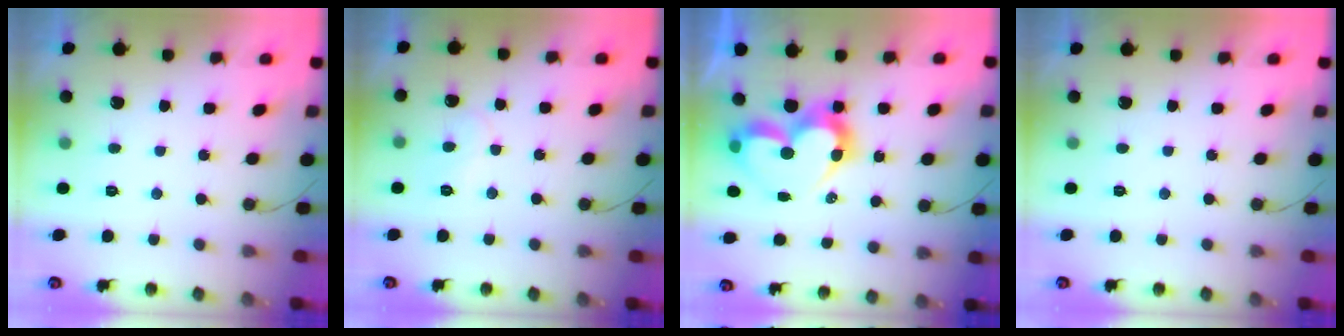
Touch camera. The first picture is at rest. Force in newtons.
{"total": 6.6, "press": 6.6, "slide": 0.5}
{"total": 12.2, "press": 12.1, "slide": 1.6}
{"total": 1.7, "press": 1.7, "slide": 0.0}